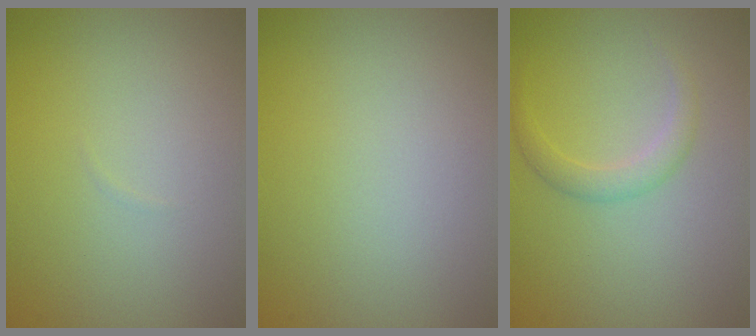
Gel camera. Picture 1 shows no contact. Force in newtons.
{"total": 0.0}
{"total": 1.7, "press": 1.7, "slide": 0.1}